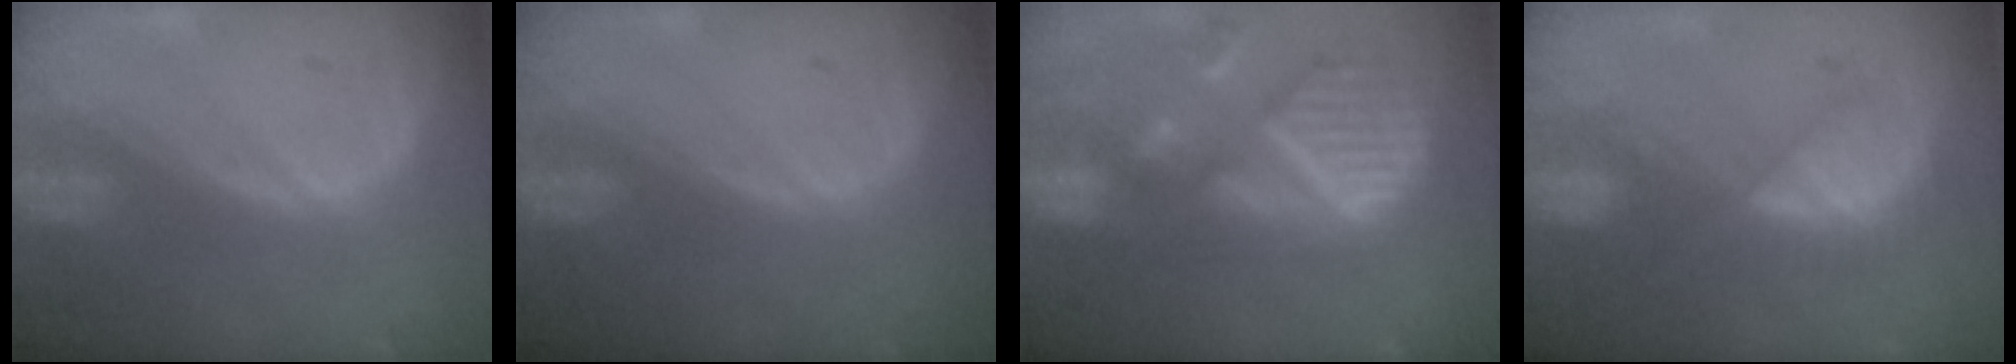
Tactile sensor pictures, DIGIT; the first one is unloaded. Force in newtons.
{"total": 0.0}
{"total": 12.6, "press": 10.7, "slide": 6.8}
{"total": 7.1, "press": 6.7, "slide": 2.4}